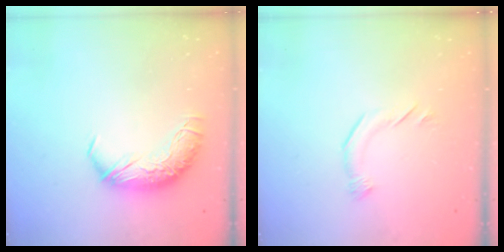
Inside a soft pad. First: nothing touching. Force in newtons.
{"total": 5.7, "press": 5.6, "slide": 0.9}